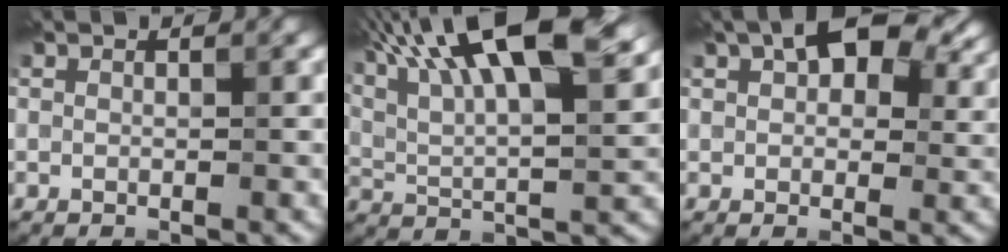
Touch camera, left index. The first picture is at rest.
{"total": 14.8, "force": [8.1, 4.4, 11.6], "torque": [-0.186, 0.022, 0.121]}
{"total": 7.8, "force": [3.5, 4.4, 5.4], "torque": [-0.071, 0.015, 0.041]}